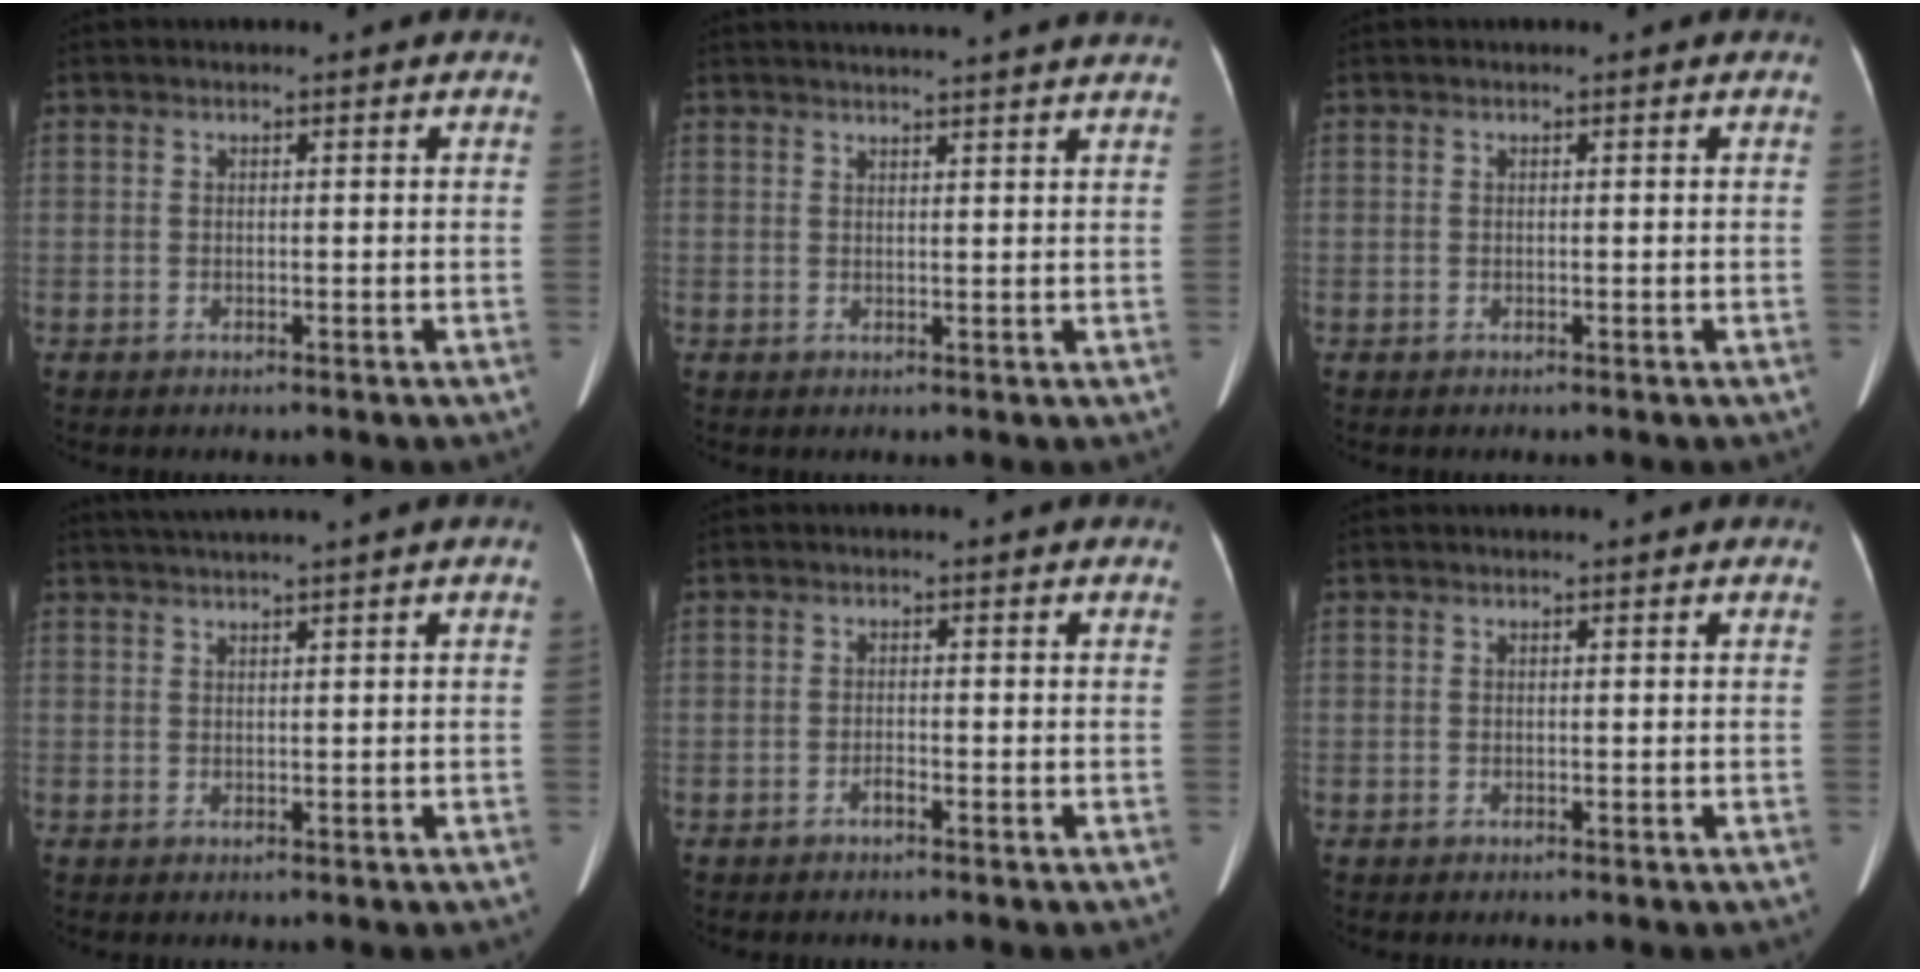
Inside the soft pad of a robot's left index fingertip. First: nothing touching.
{"total": 10.9, "force": [10.0, -0.5, 4.2], "torque": [-0.062, 0.014, 0.113]}
{"total": 0.0}
{"total": 4.2, "force": [3.3, -1.4, 2.2], "torque": [-0.034, 0.019, 0.063]}
{"total": 0.7, "force": [-0.6, 0.0, 0.5], "torque": [-0.009, 0.000, -0.011]}
{"total": 0.7, "force": [0.7, 0.0, 0.2], "torque": [-0.003, 0.005, 0.007]}